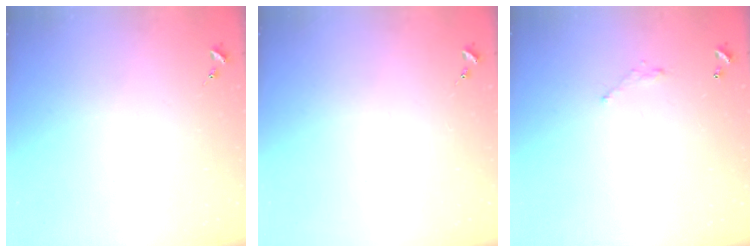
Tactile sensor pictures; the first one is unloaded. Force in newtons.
{"total": 0.0}
{"total": 5.6, "press": 5.6, "slide": 0.2}